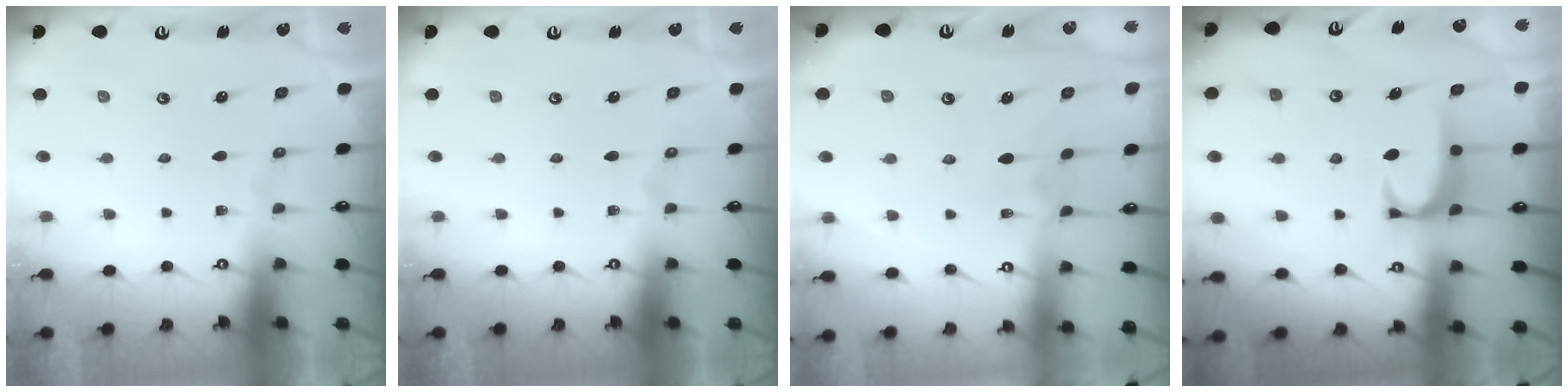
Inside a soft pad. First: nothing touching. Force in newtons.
{"total": 0.0}
{"total": 3.2, "press": 3.2, "slide": 0.4}
{"total": 2.4, "press": 2.4, "slide": 0.6}